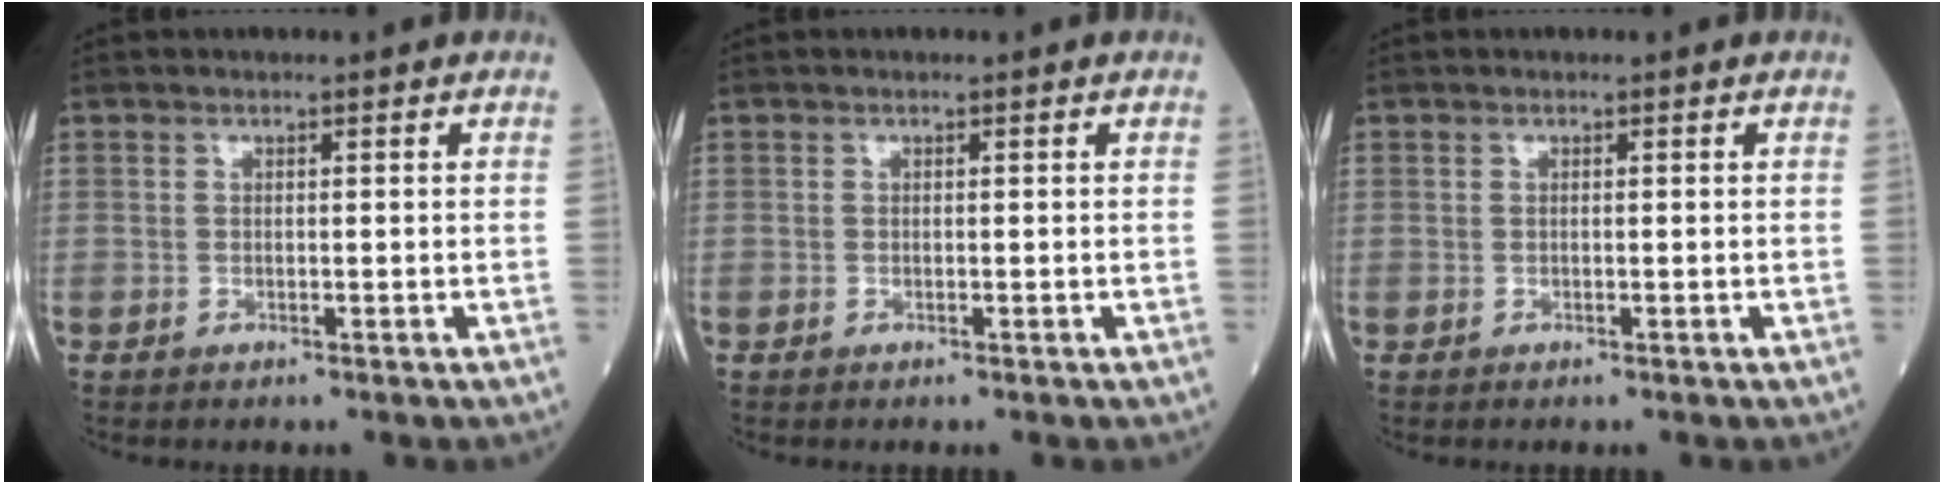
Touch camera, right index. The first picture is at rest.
{"total": 0.0}
{"total": 0.0}